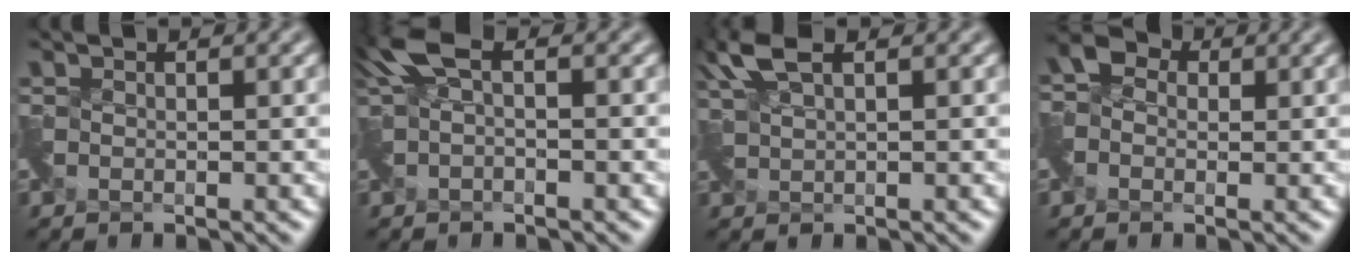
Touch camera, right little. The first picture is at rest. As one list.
[{"total": 3.1, "force": [0.3, 1.5, 2.7], "torque": [-0.064, 0.002, -0.004]}, {"total": 3.5, "force": [2.5, 0.9, 2.3], "torque": [-0.061, 0.013, 0.051]}, {"total": 2.2, "force": [-0.6, 2.0, 0.7], "torque": [-0.021, 0.000, -0.016]}]